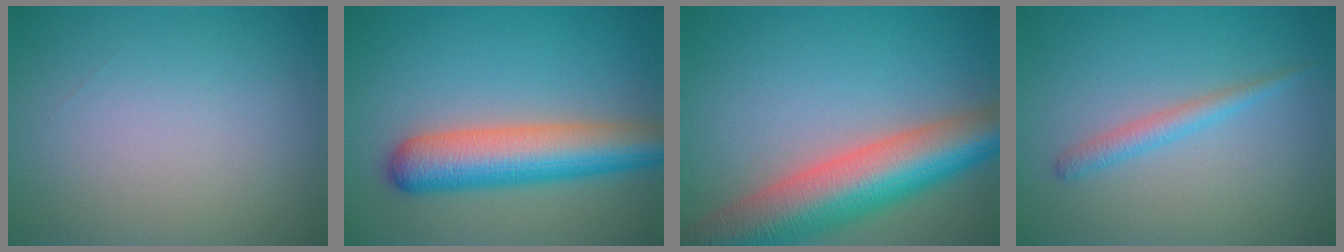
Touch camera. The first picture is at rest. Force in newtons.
{"total": 7.6, "press": 7.6, "slide": 0.3}
{"total": 11.0, "press": 10.9, "slide": 0.9}
{"total": 1.8, "press": 1.8, "slide": 0.0}